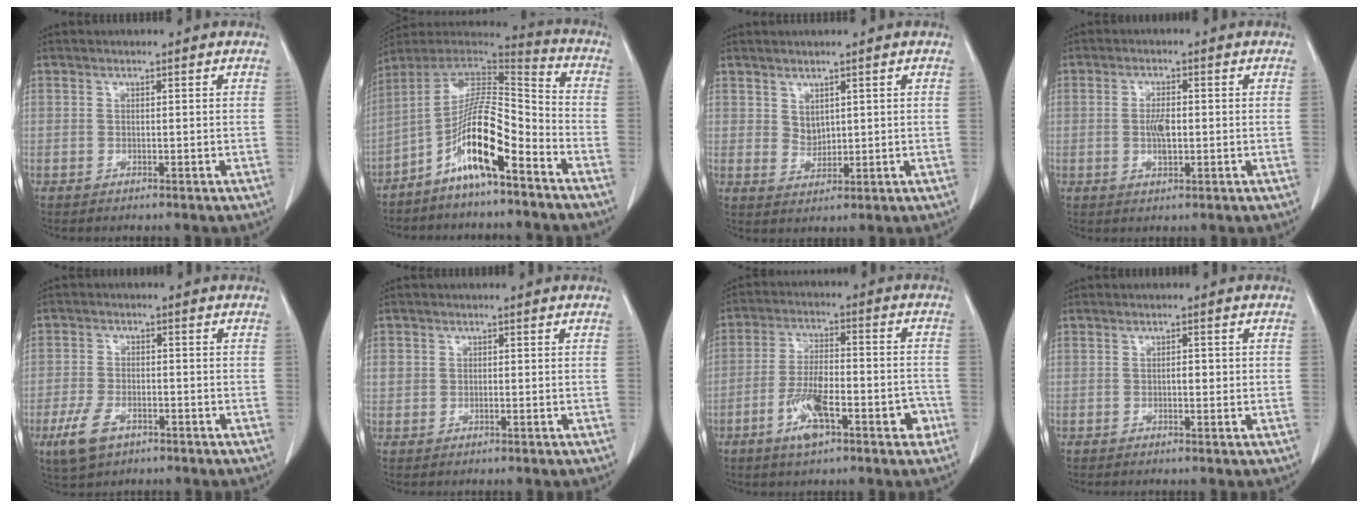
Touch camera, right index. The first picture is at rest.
{"total": 13.8, "force": [-7.2, 2.1, 11.6], "torque": [-0.213, 0.010, -0.131]}
{"total": 2.3, "force": [1.3, 1.5, 1.1], "torque": [-0.021, -0.005, 0.033]}
{"total": 3.5, "force": [-0.3, 1.2, 3.2], "torque": [-0.064, -0.001, -0.003]}
{"total": 5.9, "force": [-3.2, 3.1, 3.8], "torque": [-0.086, -0.006, -0.053]}
{"total": 2.0, "force": [0.1, 1.7, 0.9], "torque": [-0.021, 0.011, 0.004]}
{"total": 10.7, "force": [-5.0, 3.3, 8.9], "torque": [-0.154, 0.015, -0.081]}
{"total": 1.3, "force": [-0.1, 0.5, 1.2], "torque": [-0.020, 0.002, -0.002]}